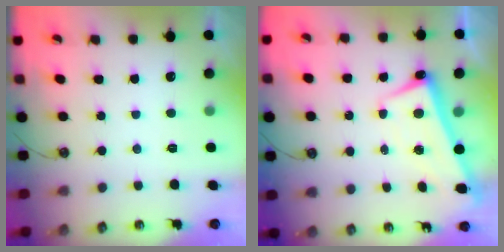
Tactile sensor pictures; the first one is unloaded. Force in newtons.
{"total": 2.6, "press": 2.5, "slide": 0.7}